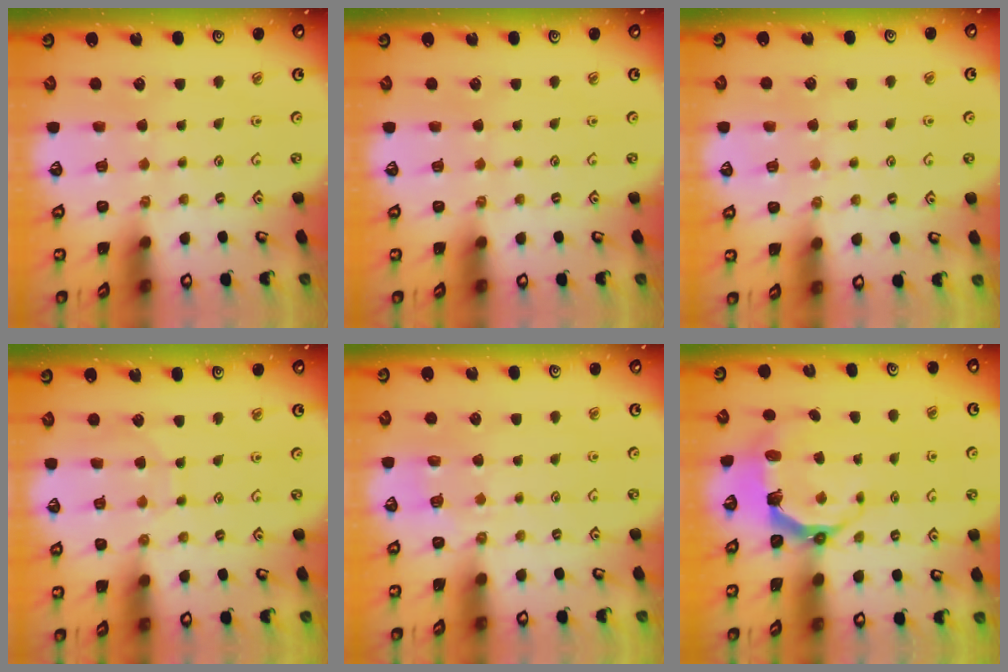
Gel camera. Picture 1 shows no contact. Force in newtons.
{"total": 0.0}
{"total": 4.7, "press": 4.6, "slide": 0.6}
{"total": 7.8, "press": 7.8, "slide": 0.4}
{"total": 3.0, "press": 2.6, "slide": 1.5}
{"total": 6.9, "press": 5.0, "slide": 4.7}